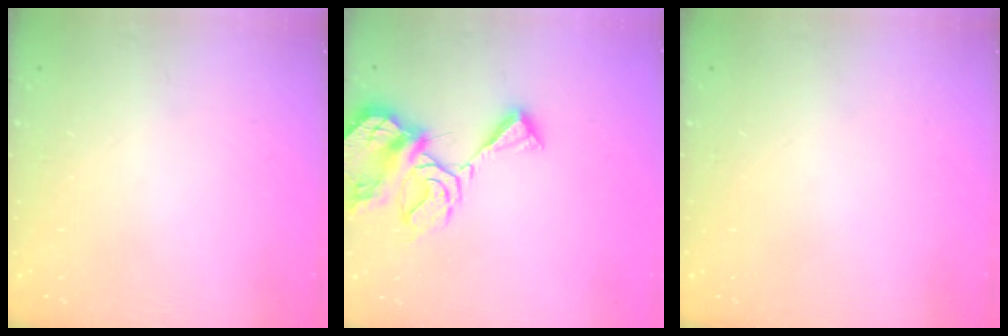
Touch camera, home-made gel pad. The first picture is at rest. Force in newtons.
{"total": 11.1, "press": 11.1, "slide": 0.8}
{"total": 0.0}